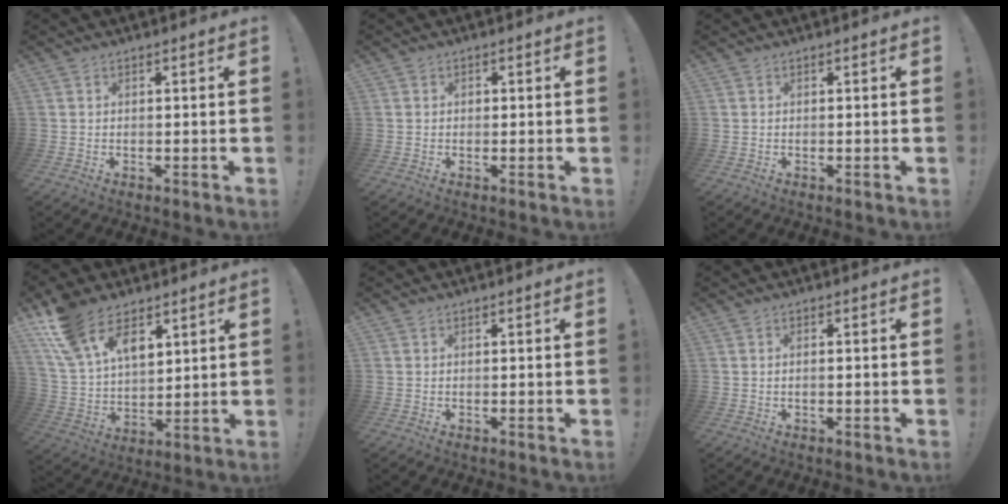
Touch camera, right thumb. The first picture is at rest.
{"total": 1.0, "force": [-0.1, 1.0, 0.1], "torque": [0.000, 0.003, -0.001]}
{"total": 0.0}
{"total": 17.2, "force": [10.4, 10.1, 9.3], "torque": [-0.182, -0.054, 0.196]}
{"total": 0.0}
{"total": 0.8, "force": [-0.3, 0.1, 0.7], "torque": [-0.018, 0.002, -0.005]}